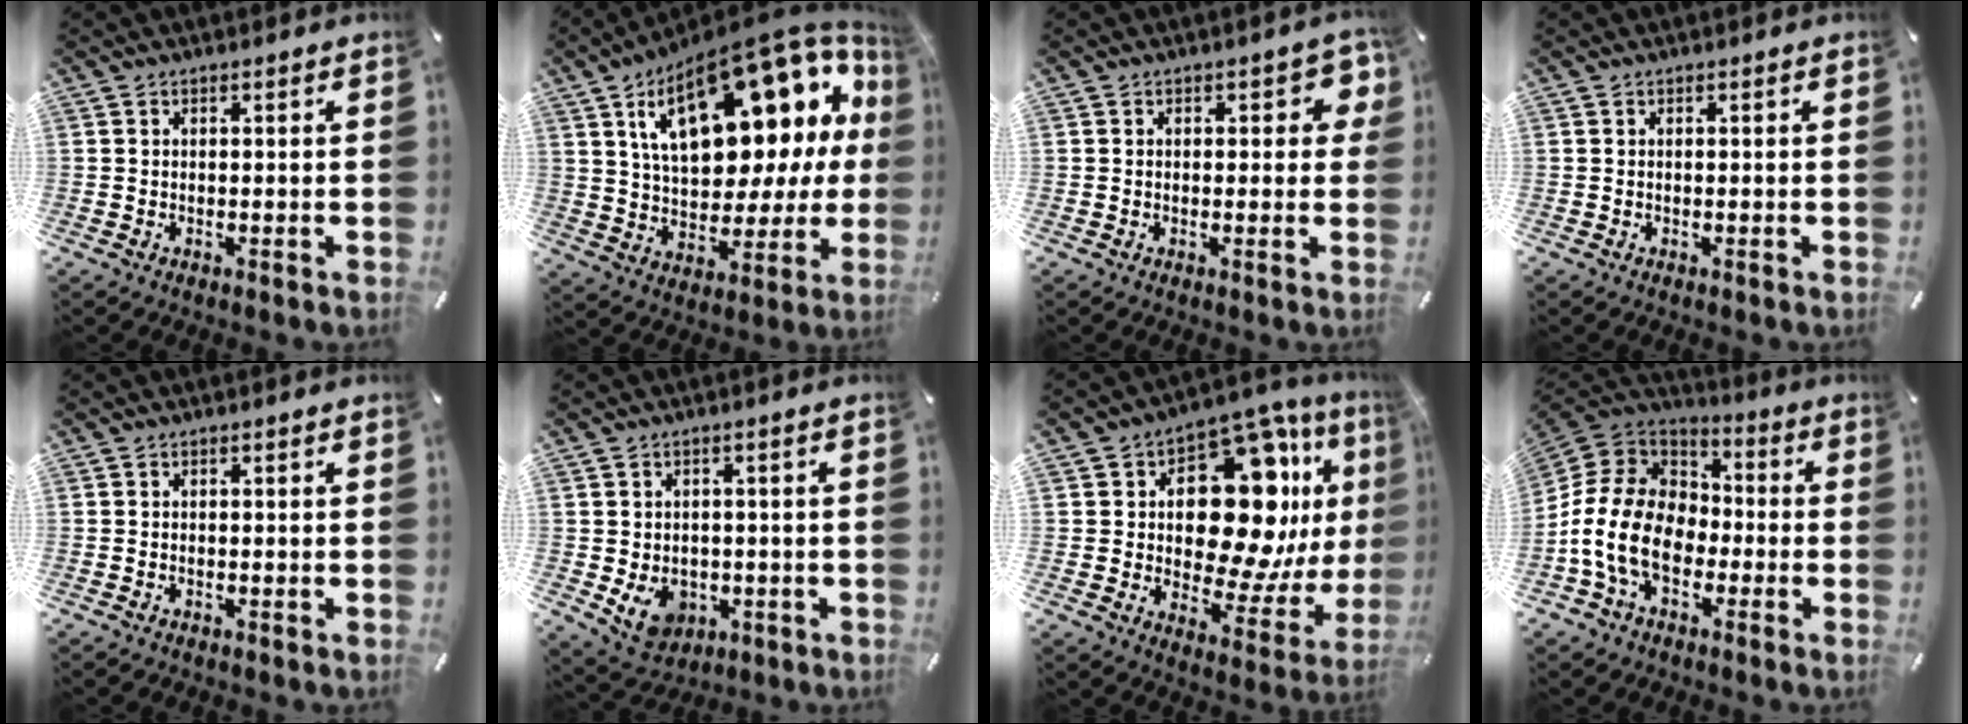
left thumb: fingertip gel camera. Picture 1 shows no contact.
{"total": 25.5, "force": [10.4, 13.1, 19.2], "torque": [-0.284, -0.059, 0.179]}
{"total": 4.9, "force": [1.1, 2.7, 3.9], "torque": [-0.038, -0.003, 0.011]}
{"total": 0.0}
{"total": 0.7, "force": [-0.4, 0.3, 0.4], "torque": [-0.009, 0.000, -0.008]}
{"total": 7.4, "force": [-1.8, 6.2, 3.7], "torque": [-0.065, 0.006, -0.033]}
{"total": 21.5, "force": [6.4, 12.0, 16.6], "torque": [-0.256, -0.048, 0.099]}
{"total": 15.5, "force": [-5.5, 11.2, 9.3], "torque": [-0.204, 0.028, -0.099]}